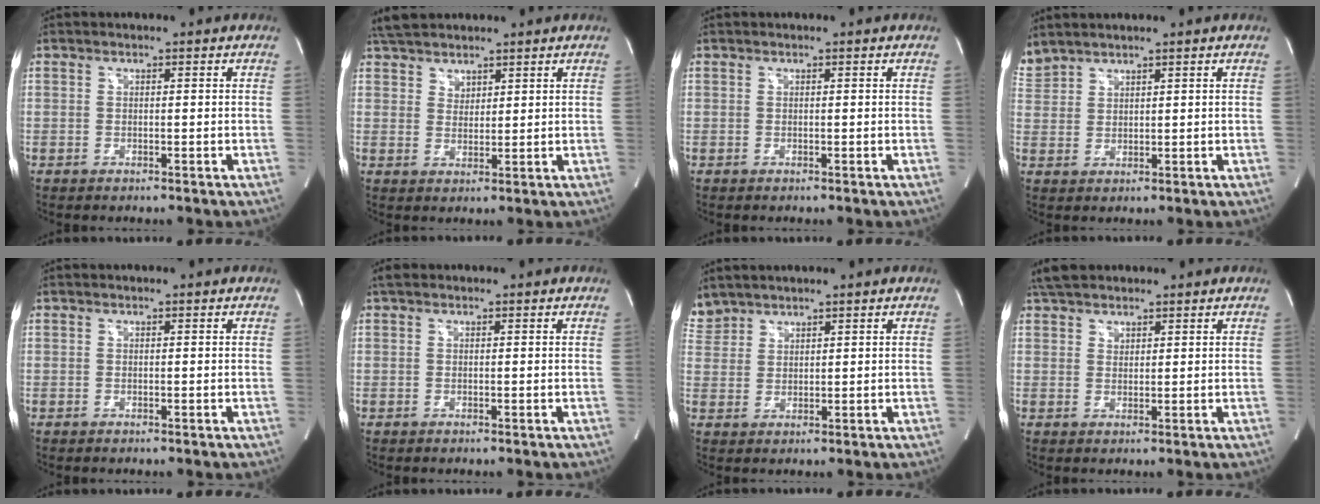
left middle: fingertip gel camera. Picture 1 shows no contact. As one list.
[{"total": 6.1, "force": [5.1, 2.8, 1.8], "torque": [-0.033, 0.012, 0.099]}, {"total": 0.0}, {"total": 4.1, "force": [4.0, 0.8, 0.6], "torque": [-0.030, 0.019, 0.094]}, {"total": 0.0}, {"total": 1.0, "force": [0.7, 0.6, 0.4], "torque": [-0.013, 0.017, 0.013]}, {"total": 3.9, "force": [3.7, 1.2, 0.0], "torque": [-0.010, 0.016, 0.085]}, {"total": 4.9, "force": [4.1, 2.2, 1.6], "torque": [-0.032, 0.015, 0.078]}]